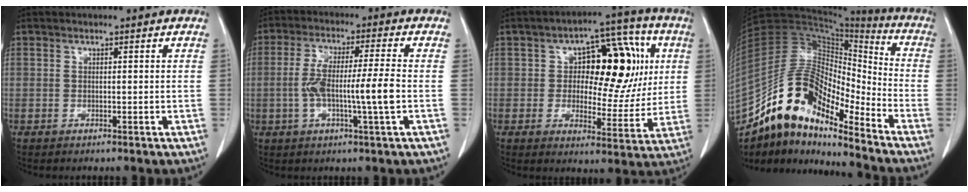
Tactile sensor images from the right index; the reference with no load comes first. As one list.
[{"total": 9.4, "force": [-1.6, 0.1, 9.3], "torque": [-0.178, 0.007, -0.031]}, {"total": 14.6, "force": [2.9, 7.5, 12.2], "torque": [-0.148, 0.041, 0.046]}, {"total": 17.0, "force": [-12.8, 5.2, 9.8], "torque": [-0.173, 0.050, -0.227]}]